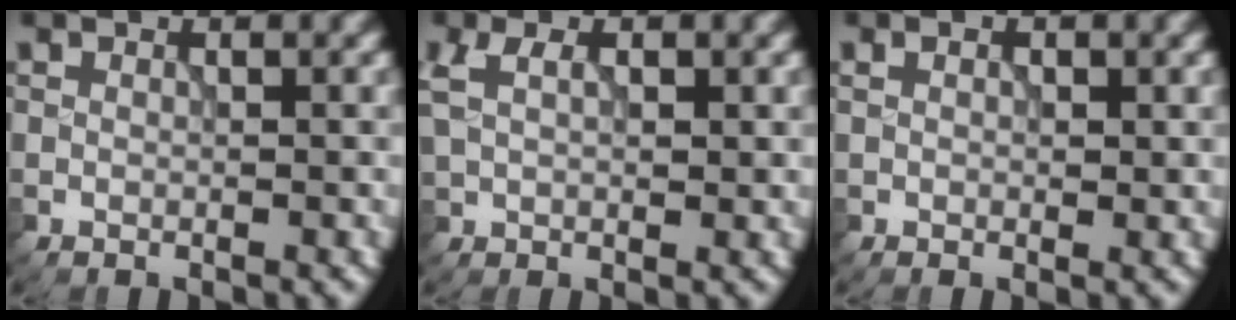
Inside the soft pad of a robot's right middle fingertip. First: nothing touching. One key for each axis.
{"total": 3.2, "fx": 1.0, "fy": 1.7, "fz": 2.5, "tx": -0.057, "ty": 0.004, "tz": 0.022}
{"total": 1.4, "fx": 0.4, "fy": 0.9, "fz": 1.1, "tx": -0.017, "ty": 0.001, "tz": 0.009}